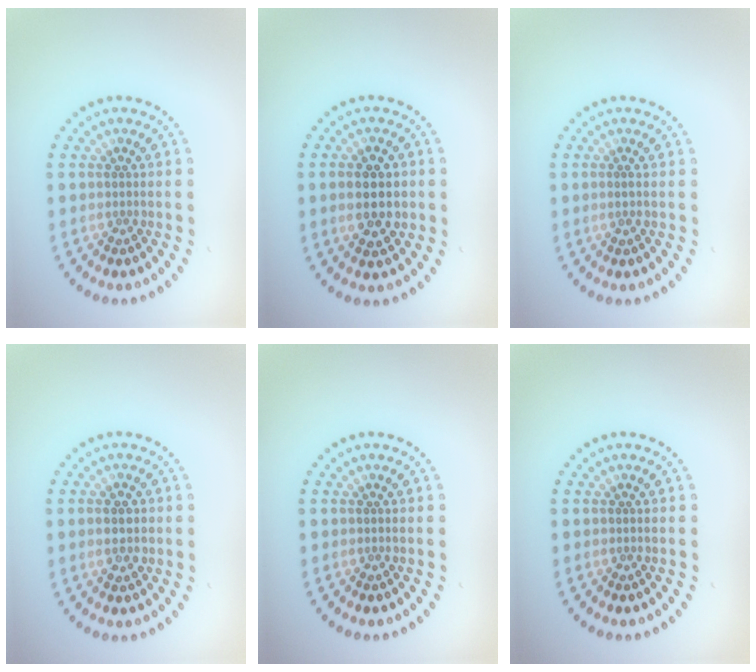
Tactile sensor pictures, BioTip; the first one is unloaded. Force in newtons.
{"total": 4.5, "press": 4.5, "slide": 0.2}
{"total": 0.5, "press": 0.2, "slide": 0.5}
{"total": 2.0, "press": 2.0, "slide": 0.1}
{"total": 0.0}
{"total": 0.0}